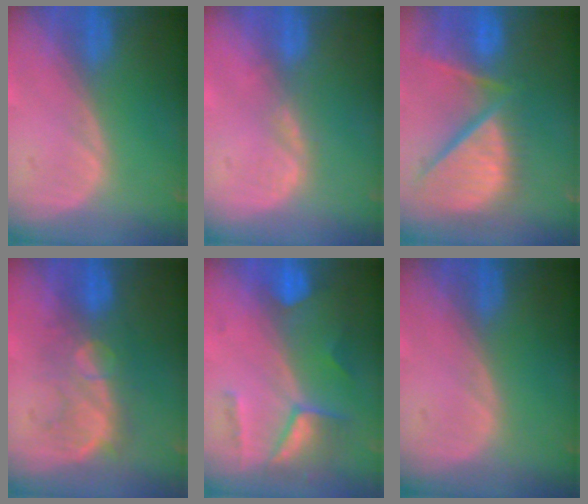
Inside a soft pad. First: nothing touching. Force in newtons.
{"total": 2.3, "press": 1.8, "slide": 1.5}
{"total": 13.1, "press": 11.0, "slide": 7.2}
{"total": 7.8, "press": 7.7, "slide": 1.2}
{"total": 7.3, "press": 6.5, "slide": 3.4}
{"total": 0.0}